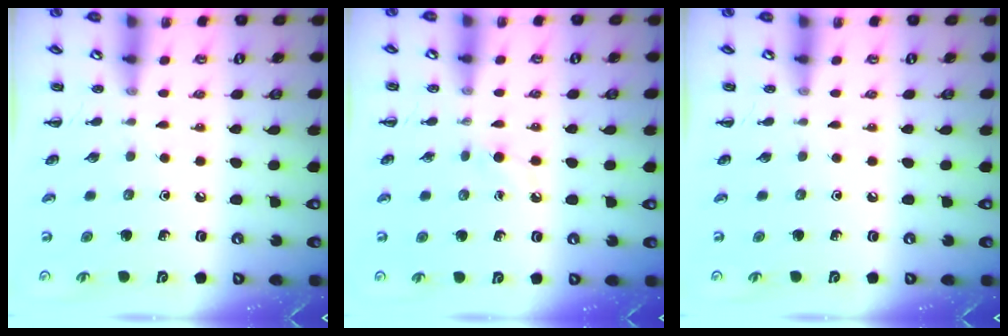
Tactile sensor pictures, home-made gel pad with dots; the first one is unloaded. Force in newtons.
{"total": 2.5, "press": 2.3, "slide": 1.0}
{"total": 0.0}